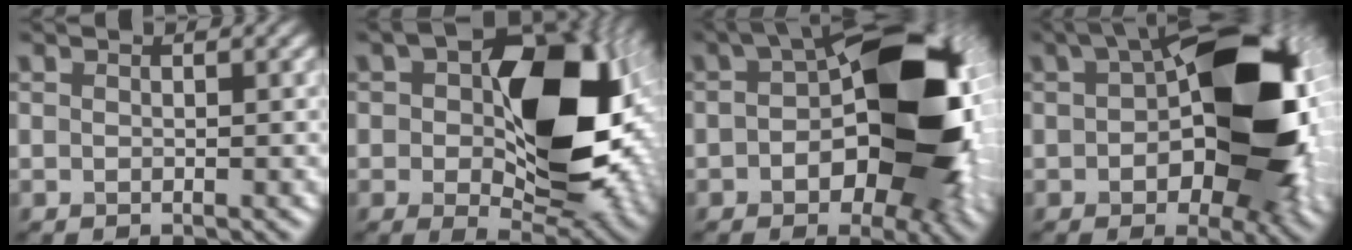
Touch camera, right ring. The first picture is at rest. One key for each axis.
{"total": 14.4, "fx": 1.1, "fy": 8.1, "fz": 11.9, "tx": -0.168, "ty": 0.004, "tz": 0.020}
{"total": 15.2, "fx": -0.3, "fy": 7.9, "fz": 12.9, "tx": -0.163, "ty": 0.017, "tz": -0.013}
{"total": 16.0, "fx": 1.0, "fy": 8.6, "fz": 13.4, "tx": -0.180, "ty": 0.007, "tz": 0.014}